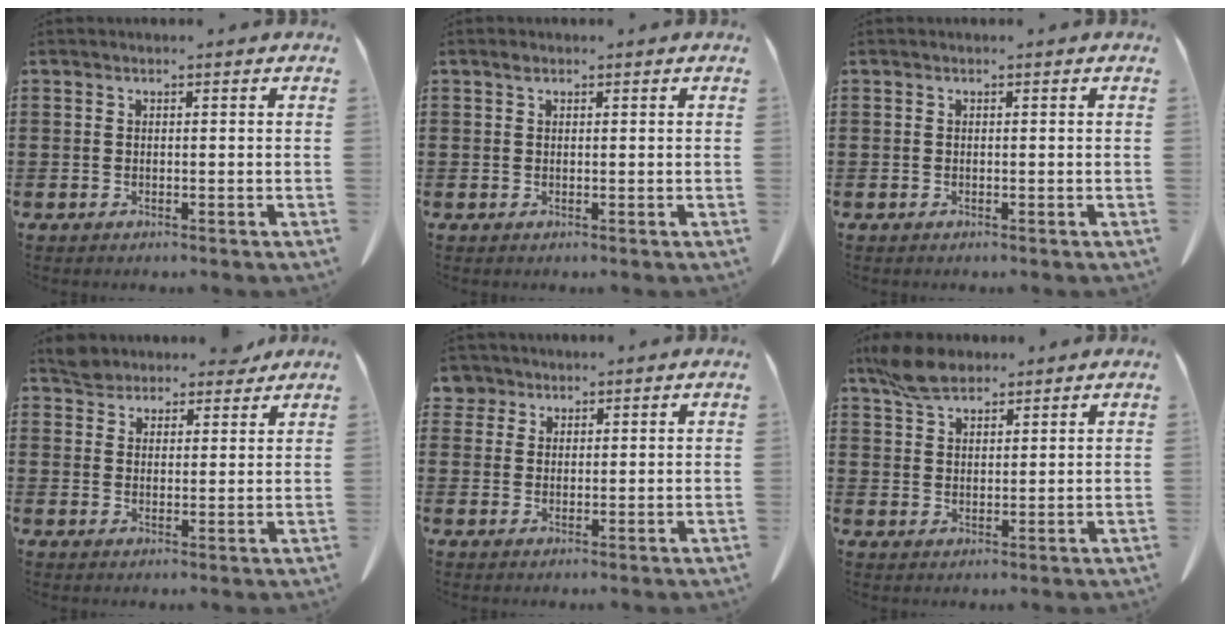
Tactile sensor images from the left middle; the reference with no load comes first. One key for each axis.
{"total": 0.7, "fx": 0.5, "fy": 0.4, "fz": 0.3, "tx": -0.008, "ty": 0.002, "tz": 0.010}
{"total": 0.0}
{"total": 5.2, "fx": 4.9, "fy": 1.7, "fz": 0.7, "tx": -0.024, "ty": -0.010, "tz": 0.095}
{"total": 3.6, "fx": 2.6, "fy": 2.5, "fz": 0.6, "tx": -0.019, "ty": 0.007, "tz": 0.048}
{"total": 5.8, "fx": 4.7, "fy": 2.3, "fz": 2.5, "tx": -0.064, "ty": 0.000, "tz": 0.090}